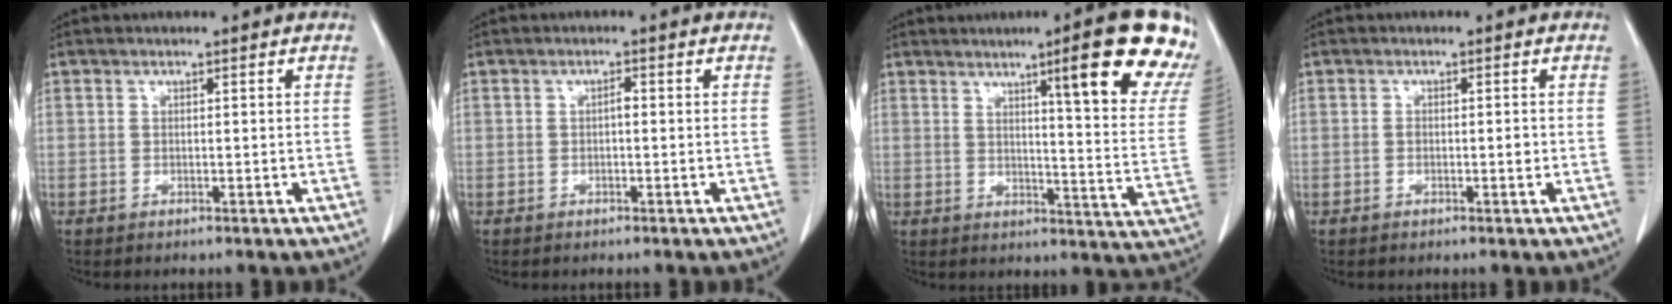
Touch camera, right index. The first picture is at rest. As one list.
[{"total": 1.0, "force": [-0.1, 0.3, 0.9], "torque": [-0.018, 0.003, -0.003]}, {"total": 17.0, "force": [10.0, 0.5, 13.7], "torque": [-0.161, -0.024, 0.108]}, {"total": 1.4, "force": [-0.1, 0.6, 1.2], "torque": [-0.017, 0.004, 0.000]}]